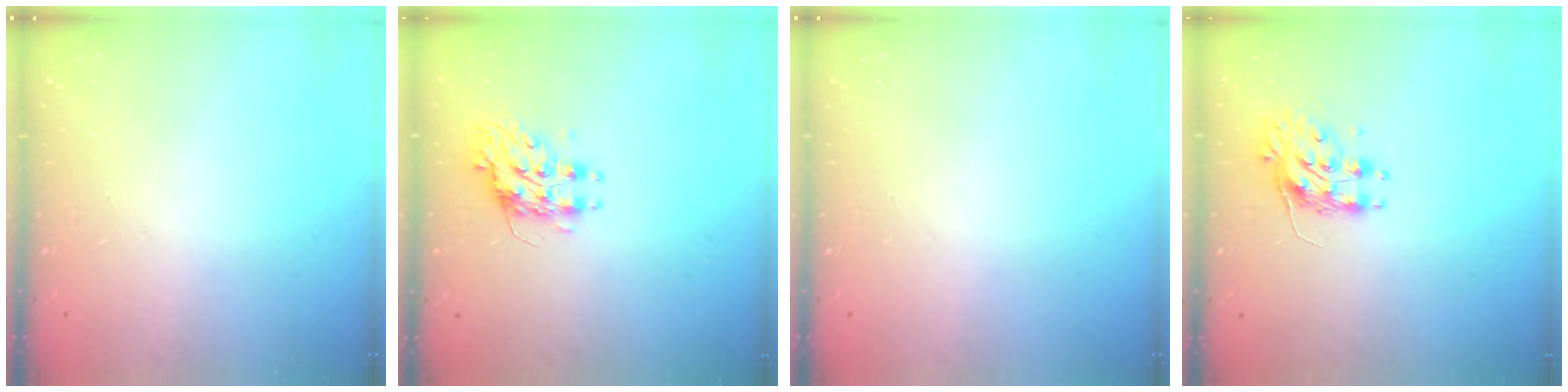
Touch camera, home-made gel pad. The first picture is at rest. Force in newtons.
{"total": 8.1, "press": 8.1, "slide": 0.2}
{"total": 0.0}
{"total": 8.1, "press": 8.1, "slide": 0.1}